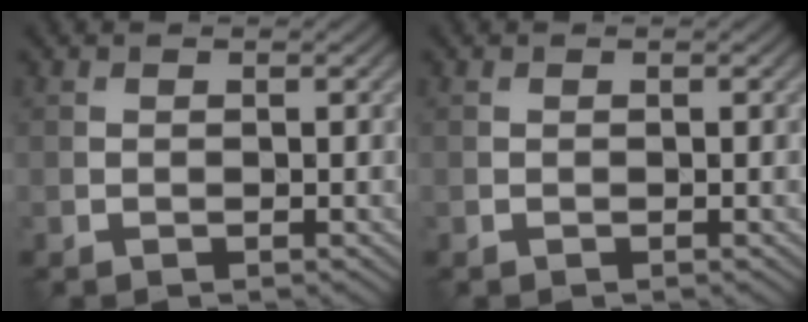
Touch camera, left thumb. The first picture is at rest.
{"total": 0.0}